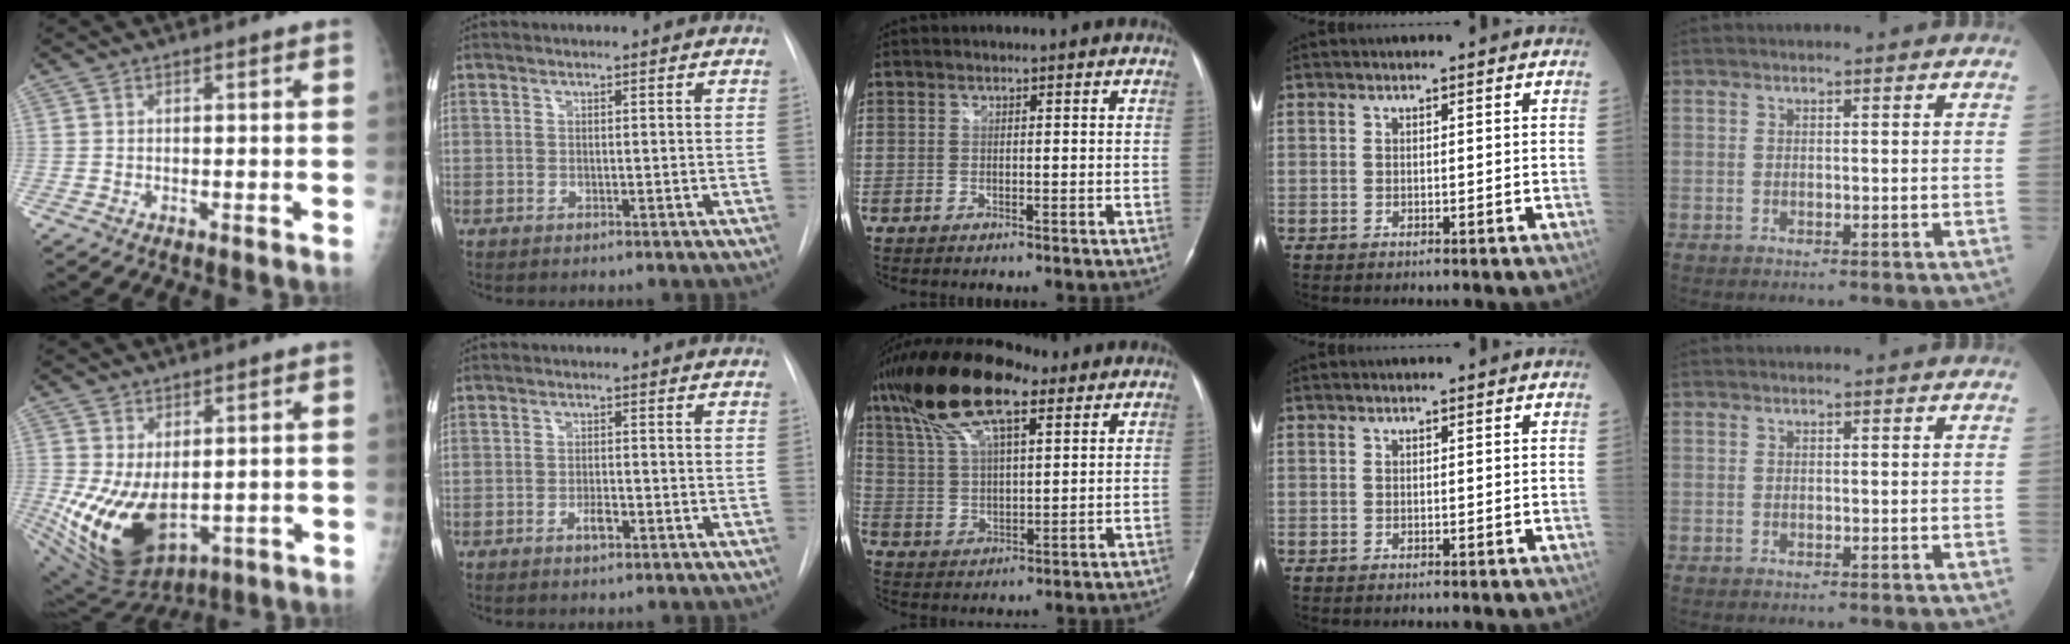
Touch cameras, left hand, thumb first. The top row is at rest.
{"thumb": {"total": 14.2, "force": [-1.2, 8.7, 11.1], "torque": [-0.191, -0.019, 0.012]}, "index": {"total": 2.1, "force": [-1.1, 0.8, 1.7], "torque": [-0.028, 0.002, -0.018]}, "middle": {"total": 15.4, "force": [9.6, 4.7, 11.1], "torque": [-0.222, 0.038, 0.179]}}